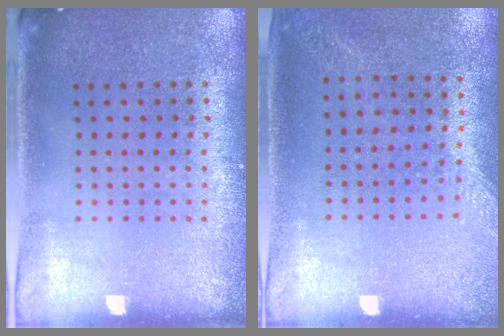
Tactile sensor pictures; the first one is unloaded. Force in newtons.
{"total": 1.3, "press": 1.2, "slide": 0.5}